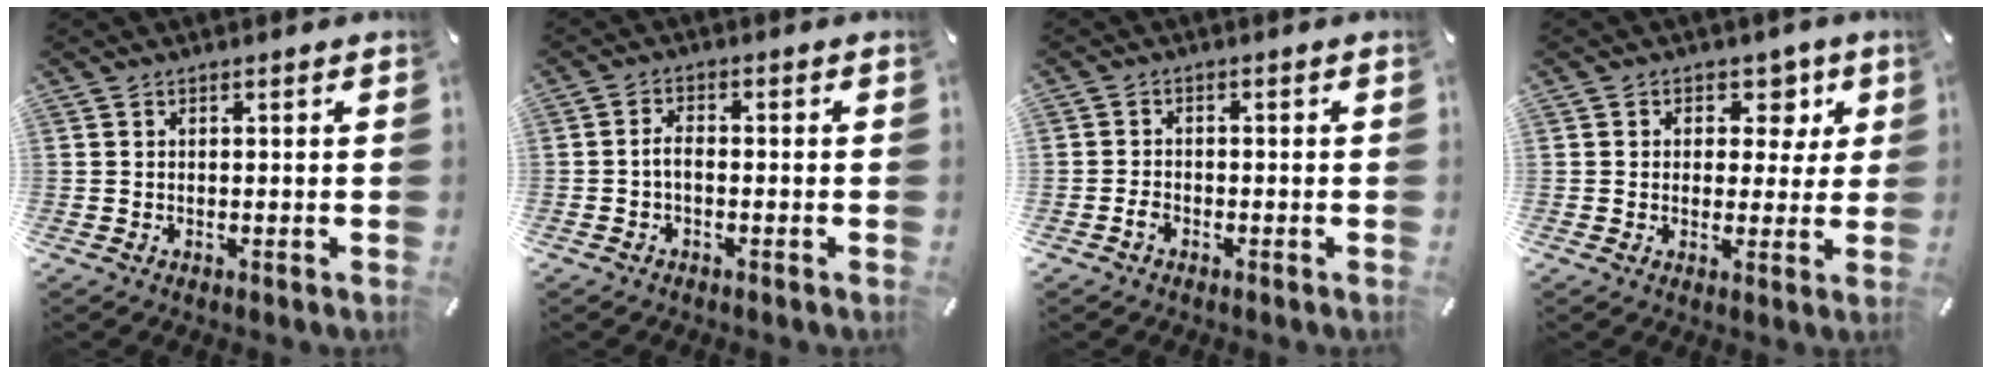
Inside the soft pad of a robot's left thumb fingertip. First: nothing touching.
{"total": 2.7, "force": [-1.0, 1.2, 2.2], "torque": [-0.047, 0.004, -0.021]}
{"total": 2.3, "force": [-1.2, 1.8, 0.8], "torque": [-0.013, 0.007, -0.025]}
{"total": 6.7, "force": [1.7, 5.8, 2.9], "torque": [-0.027, -0.008, 0.022]}